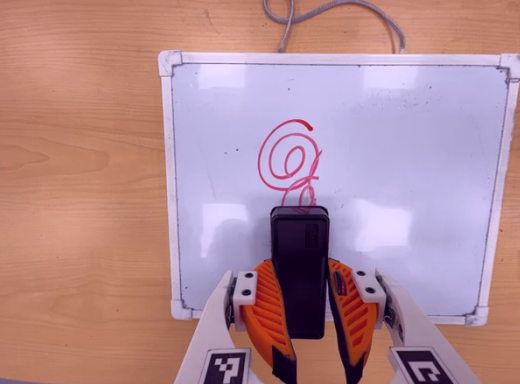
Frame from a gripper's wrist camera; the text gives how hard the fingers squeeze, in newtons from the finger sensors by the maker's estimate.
{"total": 10.7, "left": 6.9, "right": 14.5}